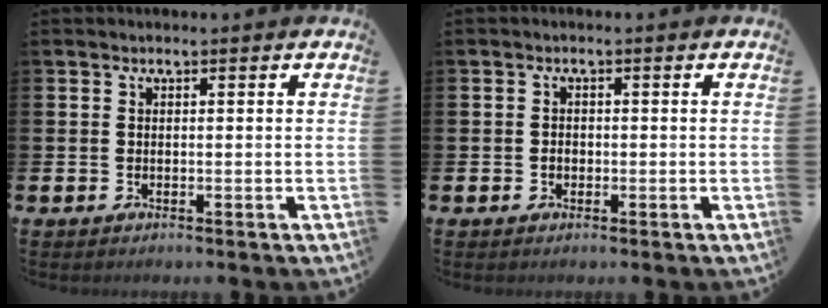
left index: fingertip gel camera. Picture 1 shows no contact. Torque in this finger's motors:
{"motor_torque": [0.06, 0.15, -0.01, 0.00]}